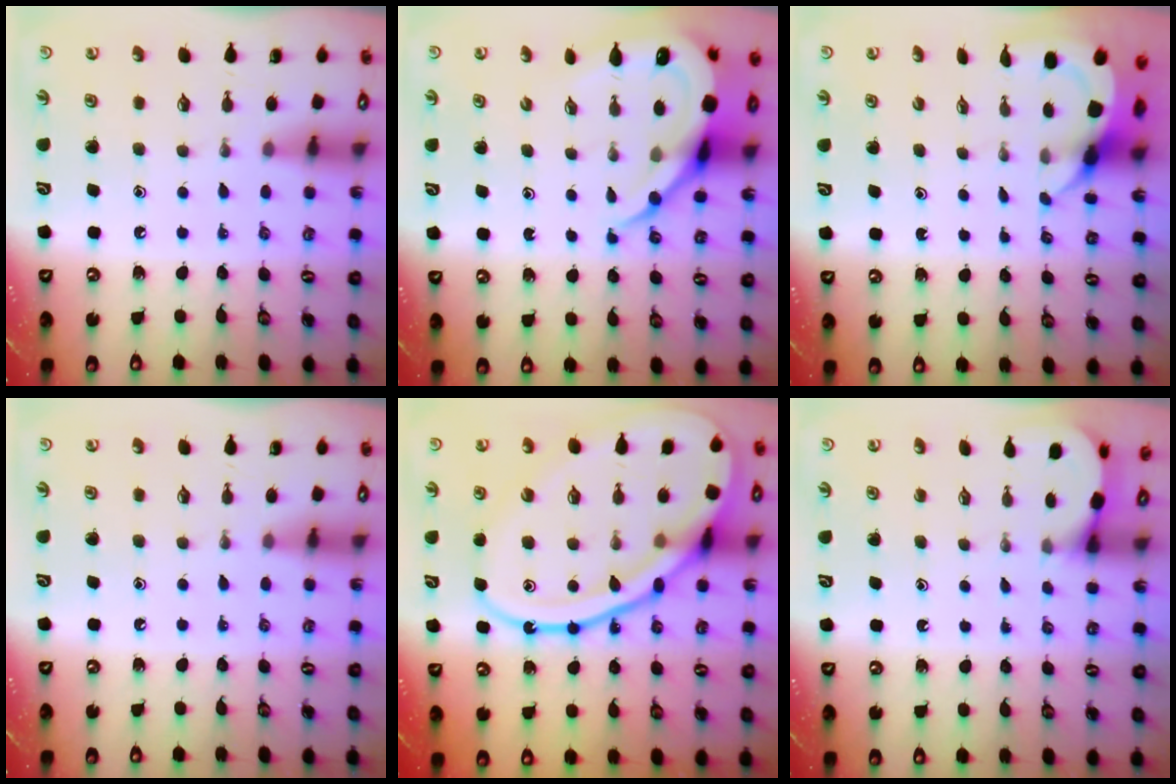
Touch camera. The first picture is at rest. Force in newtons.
{"total": 10.9, "press": 10.8, "slide": 1.2}
{"total": 5.3, "press": 5.3, "slide": 0.4}
{"total": 0.0}
{"total": 22.4, "press": 22.3, "slide": 1.9}
{"total": 2.6, "press": 2.6, "slide": 0.2}